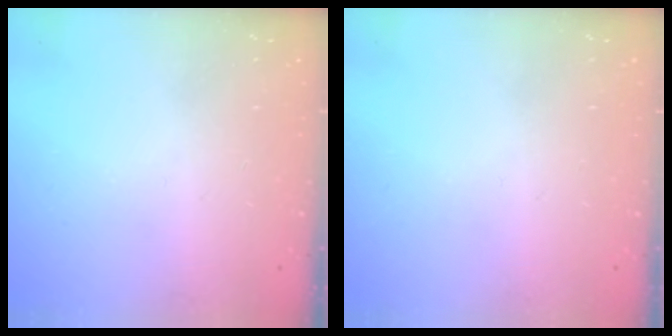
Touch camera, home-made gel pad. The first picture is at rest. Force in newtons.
{"total": 0.0}